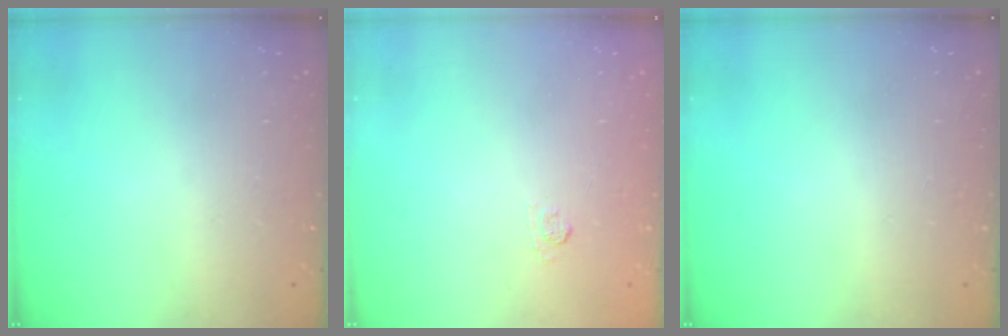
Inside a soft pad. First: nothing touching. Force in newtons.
{"total": 5.2, "press": 5.1, "slide": 1.2}
{"total": 0.0}